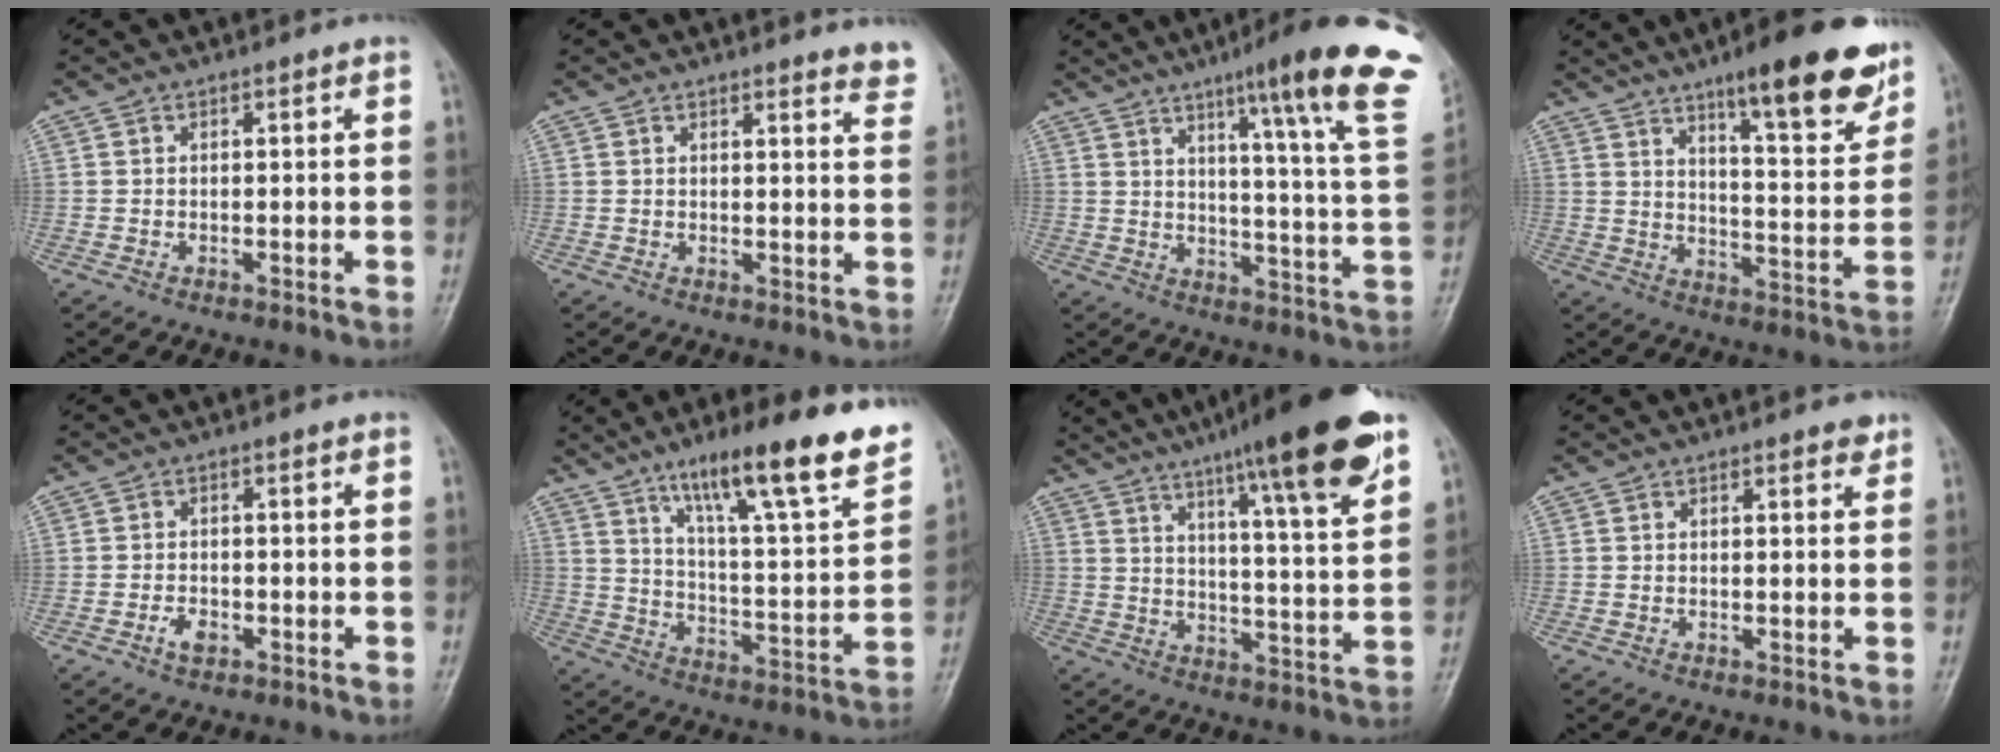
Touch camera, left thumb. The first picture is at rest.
{"total": 4.8, "force": [4.5, 0.7, 1.4], "torque": [-0.002, -0.030, 0.033]}
{"total": 23.0, "force": [13.5, 1.9, 18.6], "torque": [-0.233, -0.063, 0.172]}
{"total": 18.2, "force": [11.7, 4.2, 13.3], "torque": [-0.146, -0.063, 0.170]}
{"total": 2.5, "force": [-1.2, 1.5, 1.6], "torque": [-0.028, 0.006, -0.020]}
{"total": 22.0, "force": [14.3, 3.5, 16.4], "torque": [-0.222, -0.057, 0.226]}
{"total": 20.3, "force": [12.9, 2.2, 15.5], "torque": [-0.210, -0.046, 0.188]}
{"total": 1.9, "force": [1.4, 0.7, 1.0], "torque": [-0.006, -0.006, 0.015]}